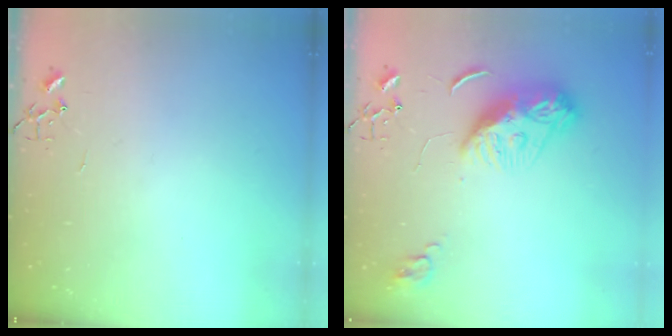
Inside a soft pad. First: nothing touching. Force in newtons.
{"total": 11.9, "press": 11.9, "slide": 0.9}